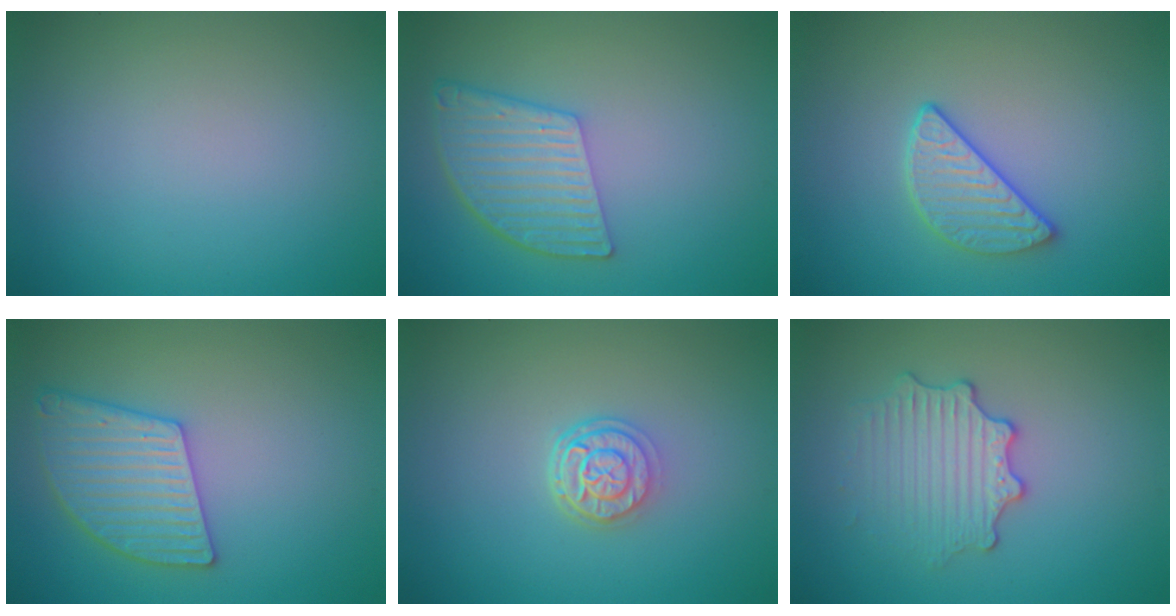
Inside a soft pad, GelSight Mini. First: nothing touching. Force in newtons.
{"total": 5.4, "press": 4.0, "slide": 3.7}
{"total": 2.9, "press": 2.6, "slide": 1.3}
{"total": 4.8, "press": 4.3, "slide": 2.1}
{"total": 3.1, "press": 2.5, "slide": 1.9}
{"total": 2.9, "press": 2.8, "slide": 0.9}